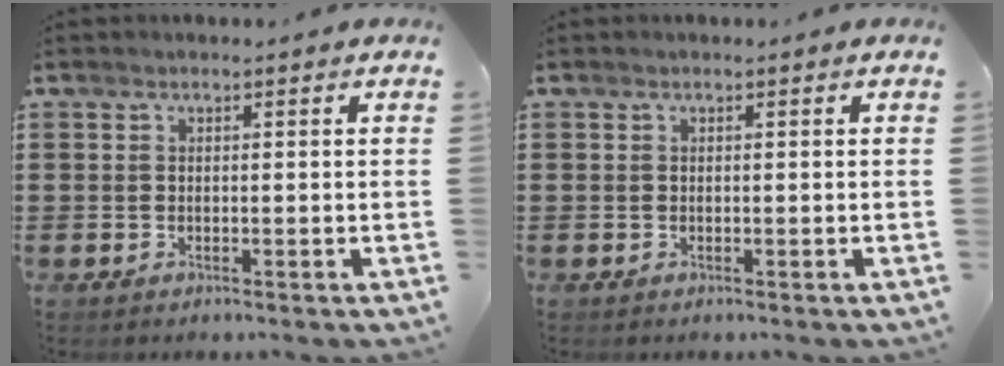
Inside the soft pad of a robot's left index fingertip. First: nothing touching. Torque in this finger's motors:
{"motor_torque": [-0.02, -0.02, 0.00, 0.00]}